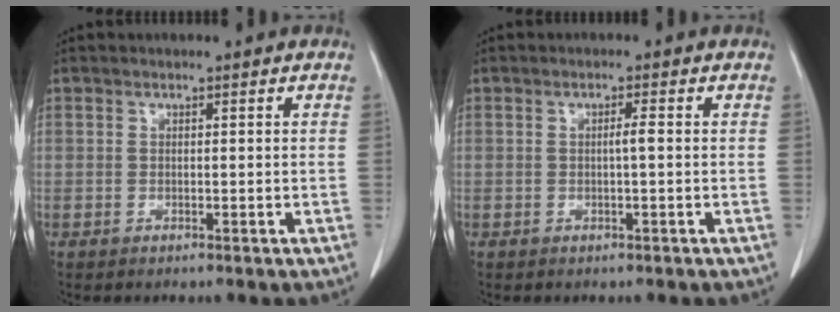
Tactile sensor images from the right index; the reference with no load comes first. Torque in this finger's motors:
{"motor_torque": [0.21, -0.05, 0.07, 0.04]}